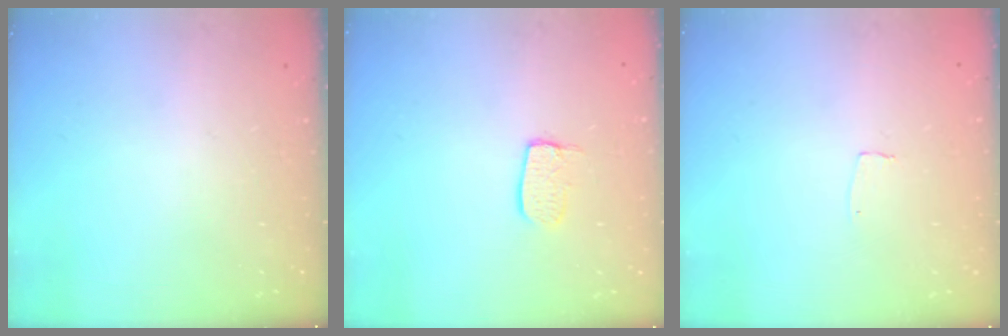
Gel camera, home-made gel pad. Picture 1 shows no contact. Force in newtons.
{"total": 7.0, "press": 7.0, "slide": 0.5}
{"total": 3.0, "press": 3.0, "slide": 0.2}